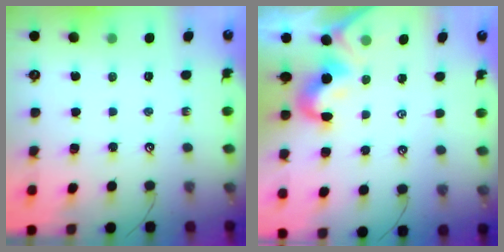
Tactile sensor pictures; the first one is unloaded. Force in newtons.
{"total": 2.9, "press": 2.9, "slide": 0.5}